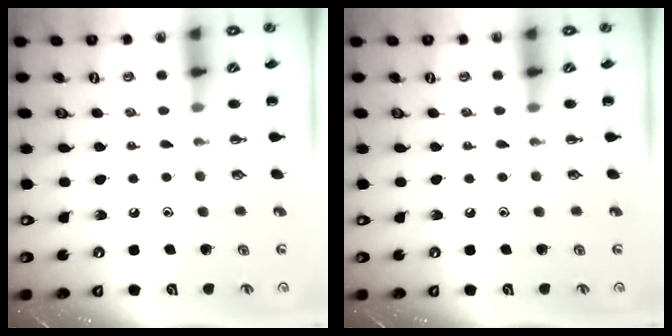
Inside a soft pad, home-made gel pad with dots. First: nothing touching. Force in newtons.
{"total": 0.0}